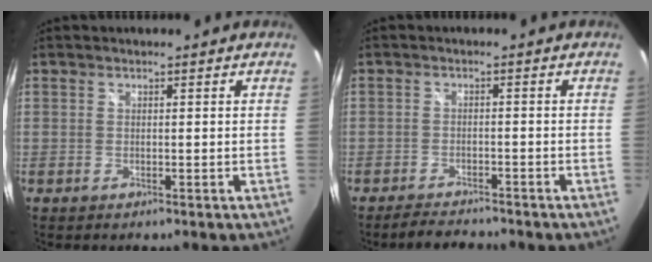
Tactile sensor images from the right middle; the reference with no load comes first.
{"total": 3.9, "force": [-3.7, 0.7, 0.8], "torque": [-0.032, 0.005, -0.060]}